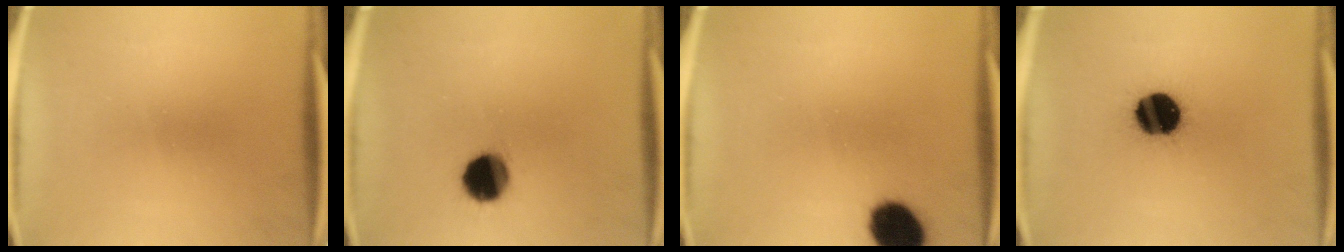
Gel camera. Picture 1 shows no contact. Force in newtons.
{"total": 10.2}
{"total": 10.5}
{"total": 14.9}